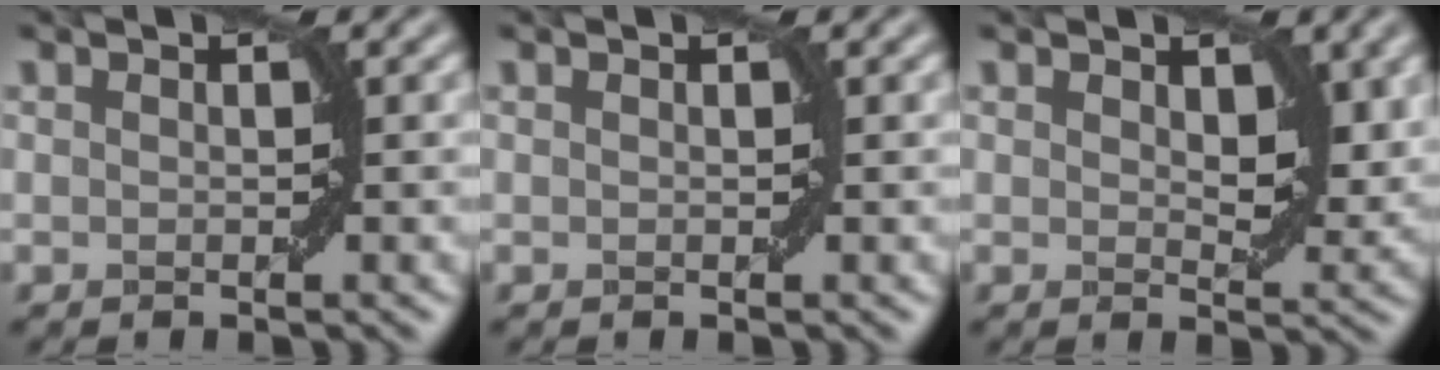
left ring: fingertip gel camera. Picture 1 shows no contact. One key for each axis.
{"total": 0.0}
{"total": 3.4, "fx": 1.2, "fy": 1.8, "fz": 2.7, "tx": -0.038, "ty": -0.008, "tz": 0.023}